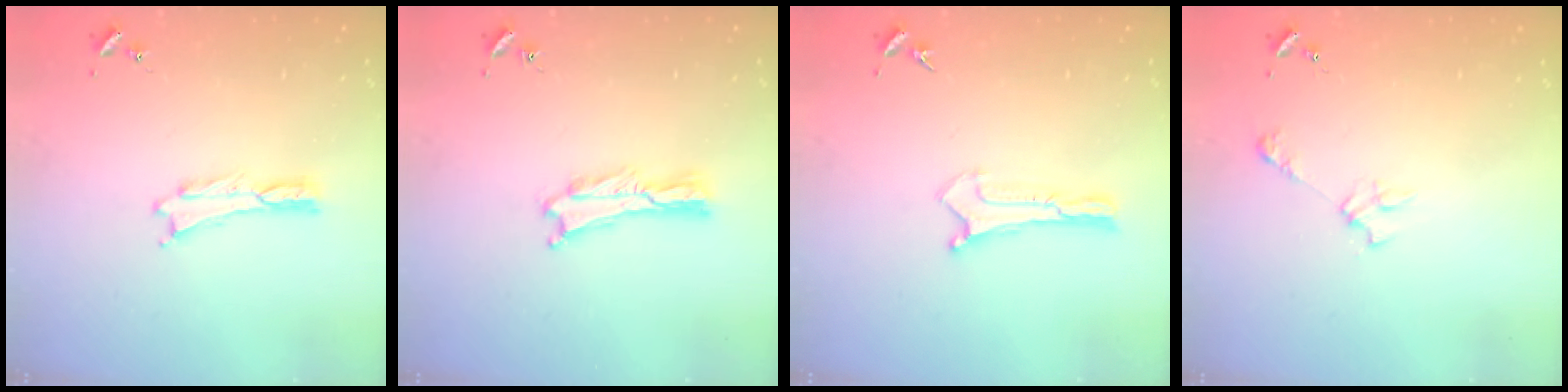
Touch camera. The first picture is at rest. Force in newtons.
{"total": 0.7, "press": 0.6, "slide": 0.2}
{"total": 0.0}
{"total": 2.4, "press": 2.4, "slide": 0.3}